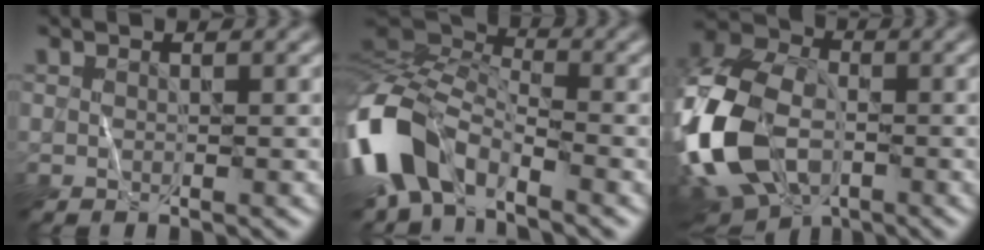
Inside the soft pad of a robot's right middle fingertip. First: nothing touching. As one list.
[{"total": 9.8, "force": [-5.2, 5.4, 6.2], "torque": [-0.136, -0.006, -0.118]}, {"total": 15.9, "force": [-4.3, 10.6, 11.1], "torque": [-0.270, -0.028, -0.085]}]